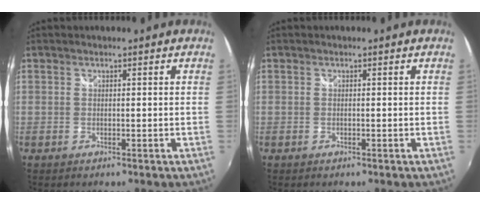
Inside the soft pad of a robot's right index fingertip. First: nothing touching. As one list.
[{"total": 0.0}]